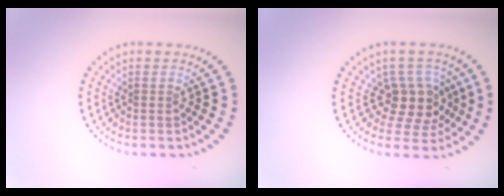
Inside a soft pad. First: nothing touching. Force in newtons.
{"total": 3.7, "press": 2.9, "slide": 2.2}